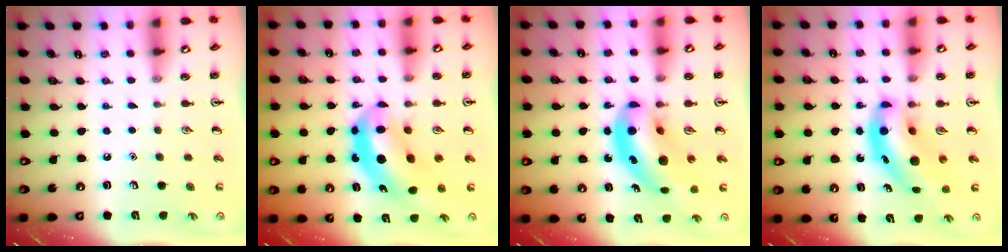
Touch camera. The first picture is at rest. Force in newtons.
{"total": 10.4, "press": 10.0, "slide": 3.0}
{"total": 13.1, "press": 12.4, "slide": 4.1}
{"total": 10.5, "press": 10.0, "slide": 3.0}